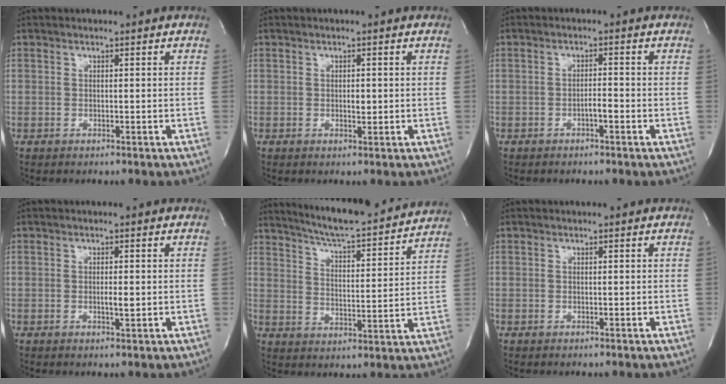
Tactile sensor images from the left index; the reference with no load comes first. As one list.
[{"total": 1.2, "force": [0.0, 0.6, 1.0], "torque": [-0.015, -0.001, 0.002]}, {"total": 1.6, "force": [-0.9, 0.2, 1.4], "torque": [-0.023, 0.002, -0.016]}, {"total": 1.5, "force": [-0.1, 0.3, 1.4], "torque": [-0.027, -0.002, -0.001]}, {"total": 18.9, "force": [17.4, 1.6, 7.3], "torque": [-0.115, -0.012, 0.243]}, {"total": 0.0}]